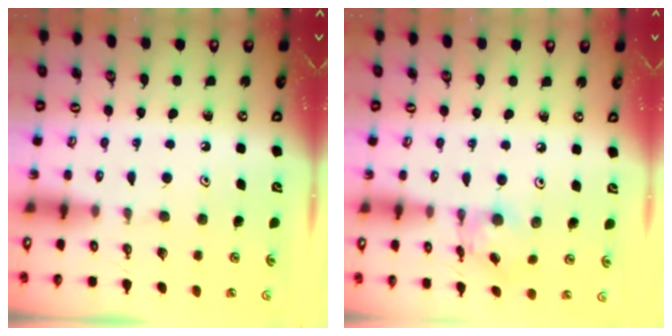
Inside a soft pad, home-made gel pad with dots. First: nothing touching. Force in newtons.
{"total": 5.4, "press": 5.4, "slide": 0.2}